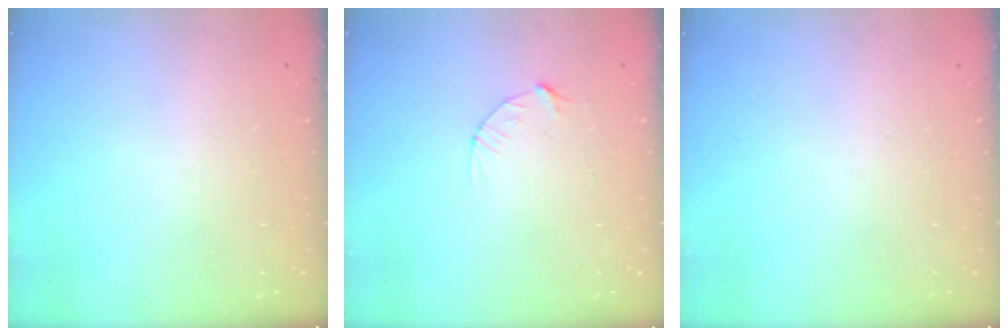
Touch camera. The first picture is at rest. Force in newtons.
{"total": 3.2, "press": 3.2, "slide": 0.3}
{"total": 0.0}